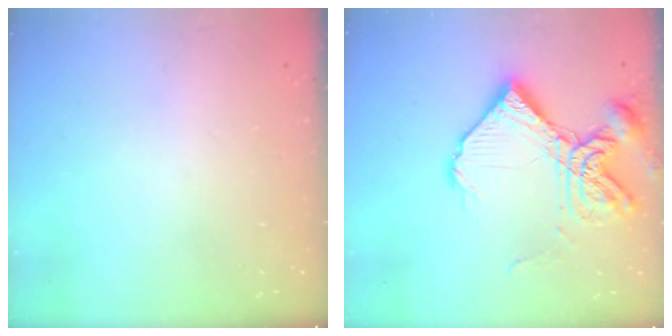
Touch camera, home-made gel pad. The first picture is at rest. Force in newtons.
{"total": 15.3, "press": 15.2, "slide": 1.4}